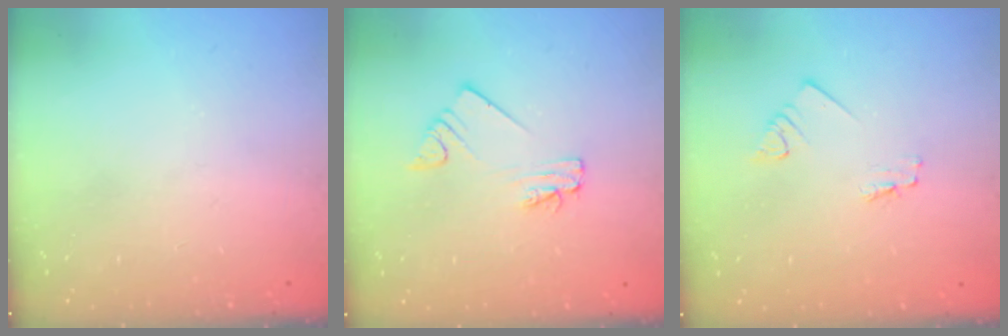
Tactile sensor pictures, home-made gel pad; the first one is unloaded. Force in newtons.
{"total": 2.0, "press": 2.0, "slide": 0.1}
{"total": 1.2, "press": 1.2, "slide": 0.1}